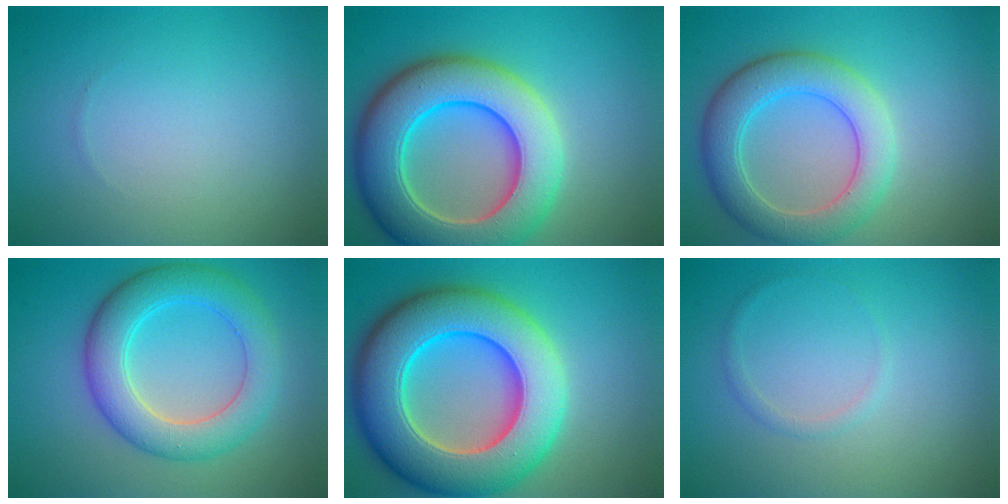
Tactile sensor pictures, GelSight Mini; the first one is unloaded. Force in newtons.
{"total": 11.3, "press": 11.3, "slide": 0.8}
{"total": 5.8, "press": 5.8, "slide": 0.5}
{"total": 6.3, "press": 6.3, "slide": 0.2}
{"total": 13.3, "press": 13.1, "slide": 2.2}
{"total": 0.8, "press": 0.8, "slide": 0.0}